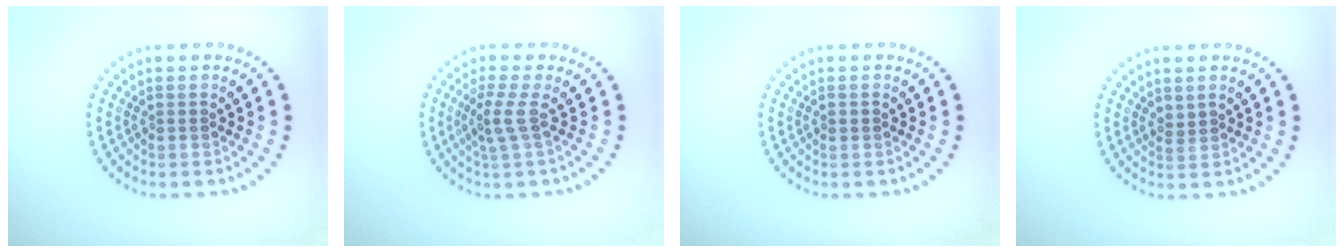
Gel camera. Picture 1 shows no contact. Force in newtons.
{"total": 2.1, "press": 1.5, "slide": 1.5}
{"total": 0.8, "press": 0.8, "slide": 0.1}
{"total": 1.0, "press": 0.8, "slide": 0.5}